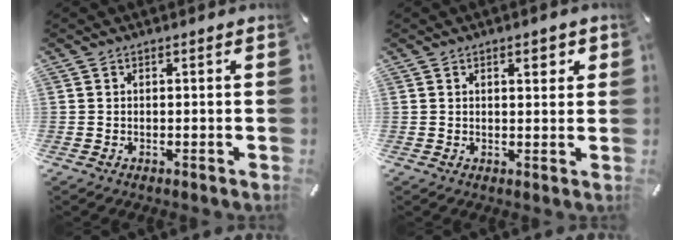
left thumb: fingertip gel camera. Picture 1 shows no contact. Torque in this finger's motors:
{"motor_torque": [0.05, -0.53, 0.10, 0.10, 0.06]}